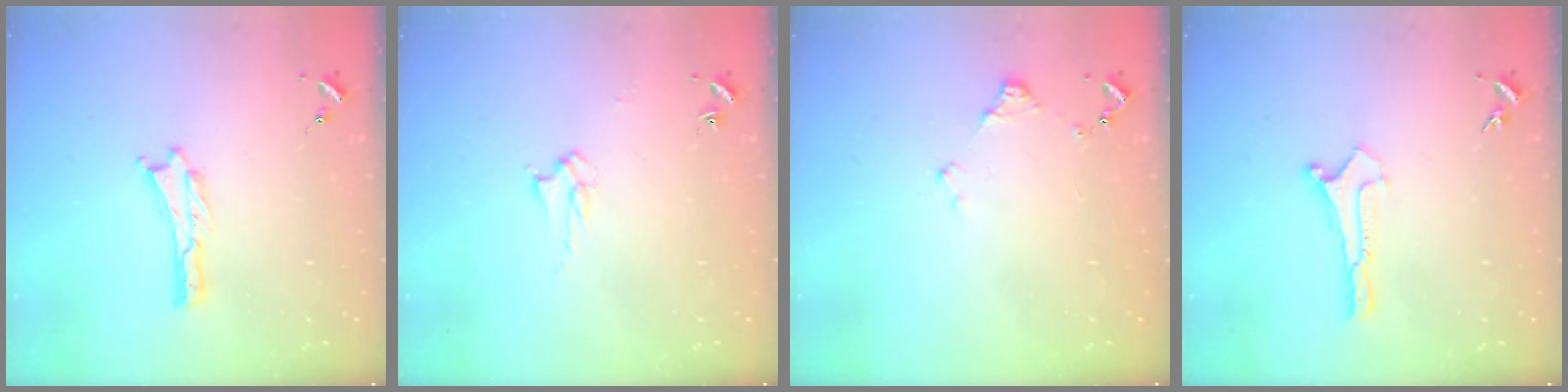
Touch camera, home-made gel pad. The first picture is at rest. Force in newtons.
{"total": 2.8, "press": 2.8, "slide": 0.4}
{"total": 1.2, "press": 1.2, "slide": 0.2}
{"total": 0.0}